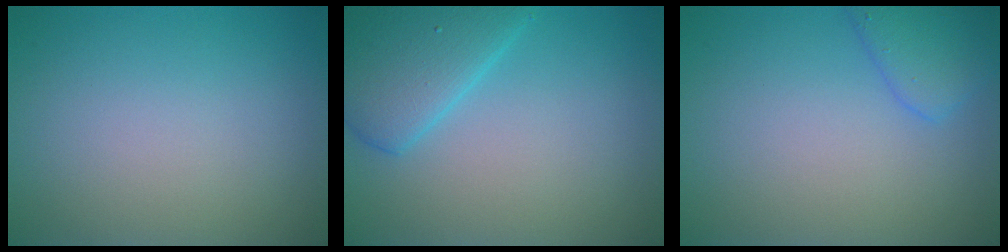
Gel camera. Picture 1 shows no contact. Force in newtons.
{"total": 5.2, "press": 5.2, "slide": 0.3}
{"total": 2.7, "press": 2.7, "slide": 0.2}